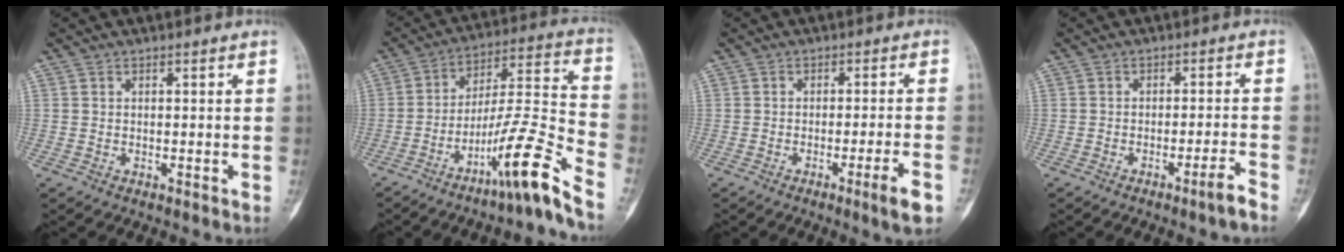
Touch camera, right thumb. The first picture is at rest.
{"total": 15.8, "force": [-10.3, 0.0, 11.9], "torque": [-0.213, 0.078, -0.168]}
{"total": 5.2, "force": [-2.8, -0.1, 4.4], "torque": [-0.065, 0.005, -0.043]}
{"total": 3.3, "force": [-2.4, -0.4, 2.2], "torque": [-0.041, 0.018, -0.037]}